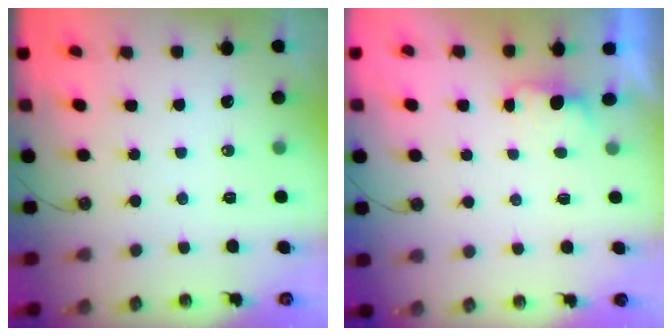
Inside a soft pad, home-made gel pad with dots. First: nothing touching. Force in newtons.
{"total": 1.0, "press": 0.7, "slide": 0.7}